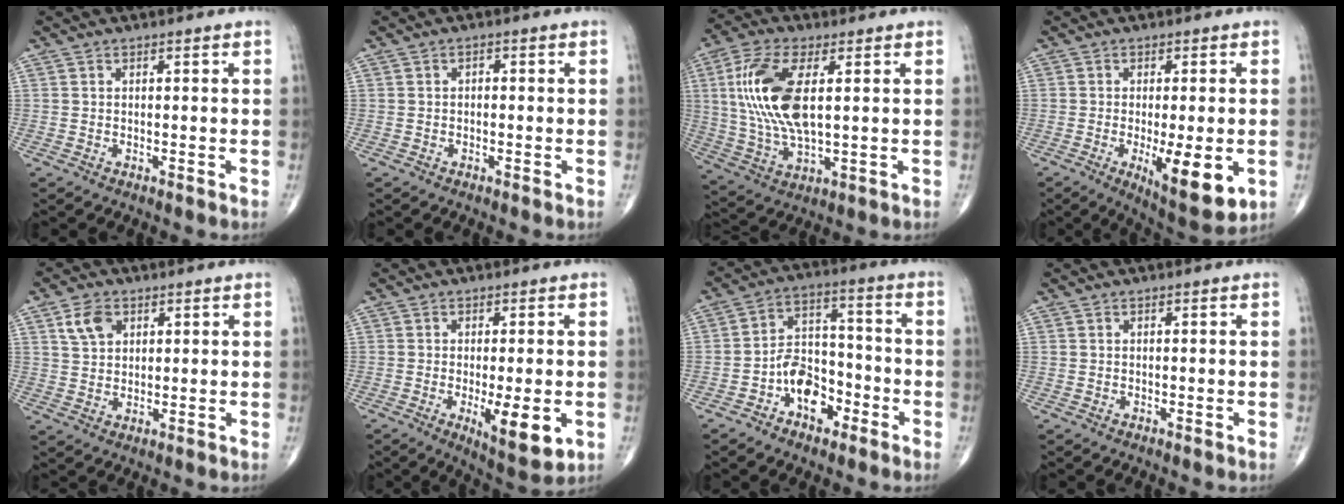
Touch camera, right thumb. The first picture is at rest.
{"total": 0.7, "force": [-0.2, 0.5, 0.4], "torque": [0.001, 0.003, -0.007]}
{"total": 15.6, "force": [2.8, 6.7, 13.8], "torque": [-0.298, -0.006, 0.057]}
{"total": 11.6, "force": [-2.9, 3.6, 10.6], "torque": [-0.151, -0.023, -0.036]}
{"total": 5.5, "force": [2.4, 3.8, 3.1], "torque": [-0.042, -0.007, 0.047]}
{"total": 9.3, "force": [-2.3, 2.8, 8.5], "torque": [-0.120, -0.022, -0.030]}
{"total": 9.9, "force": [-4.6, 6.4, 6.0], "torque": [-0.072, 0.050, -0.082]}
{"total": 0.0}